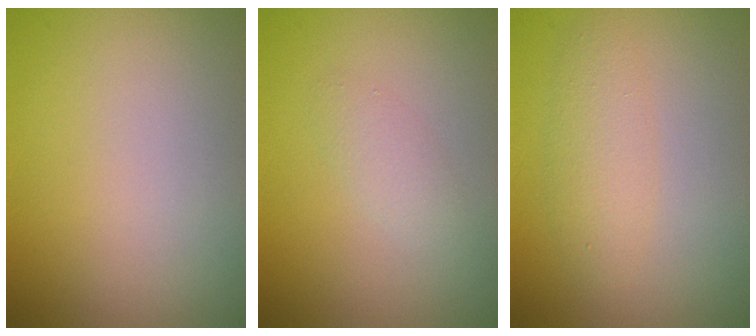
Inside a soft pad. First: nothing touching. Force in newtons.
{"total": 1.4, "press": 1.4, "slide": 0.1}
{"total": 2.2, "press": 2.2, "slide": 0.1}